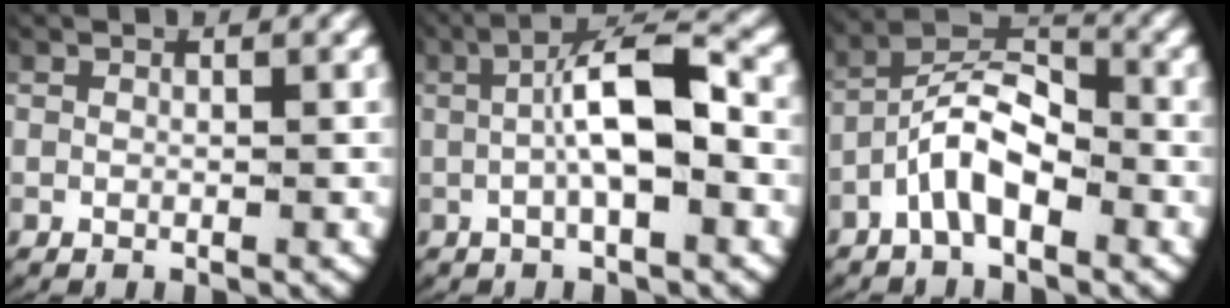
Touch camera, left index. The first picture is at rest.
{"total": 5.9, "force": [0.0, 1.8, 5.6], "torque": [-0.092, 0.011, -0.002]}
{"total": 6.4, "force": [-1.7, 4.5, 4.2], "torque": [-0.069, -0.005, -0.041]}